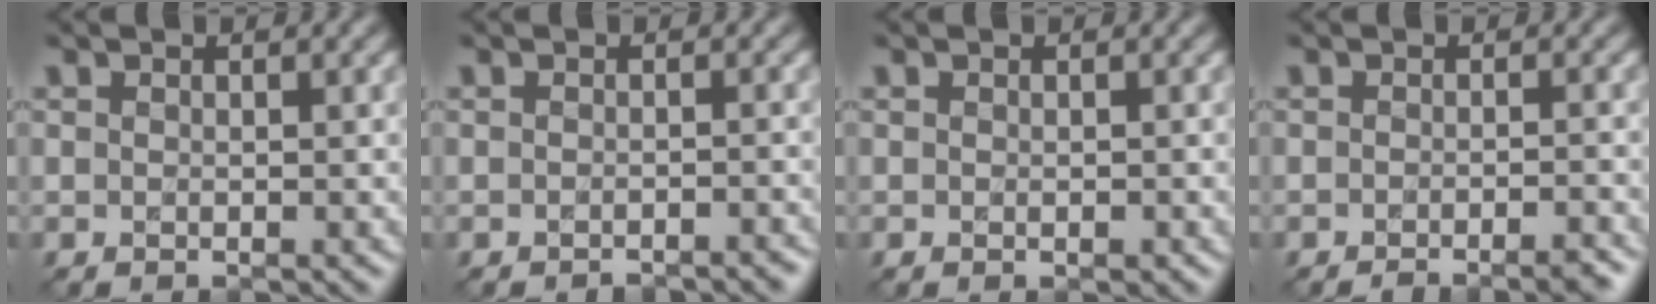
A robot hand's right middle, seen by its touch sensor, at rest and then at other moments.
{"total": 1.6, "force": [-1.6, 0.2, 0.3], "torque": [0.004, 0.003, -0.019]}
{"total": 0.8, "force": [-0.3, 0.3, 0.7], "torque": [-0.012, -0.001, -0.002]}
{"total": 2.8, "force": [-2.2, 0.5, 1.7], "torque": [-0.015, 0.003, -0.035]}